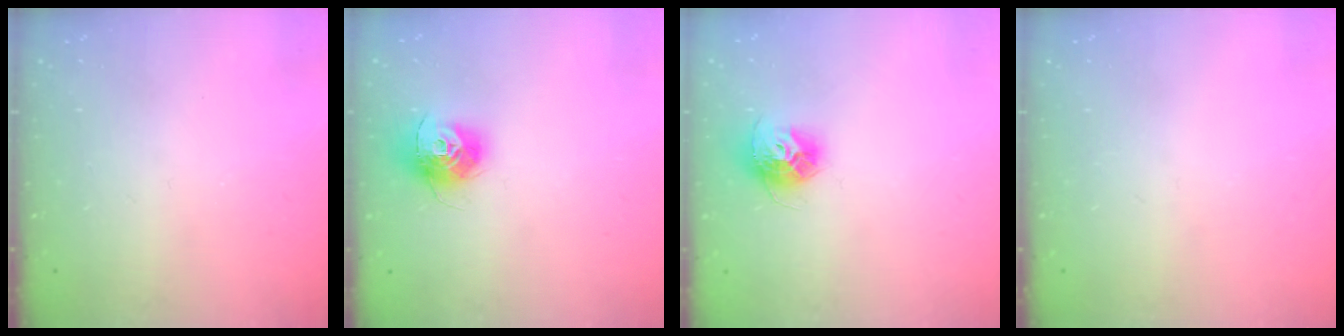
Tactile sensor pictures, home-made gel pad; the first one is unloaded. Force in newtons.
{"total": 12.1, "press": 12.1, "slide": 0.8}
{"total": 11.2, "press": 11.2, "slide": 0.8}
{"total": 0.0}